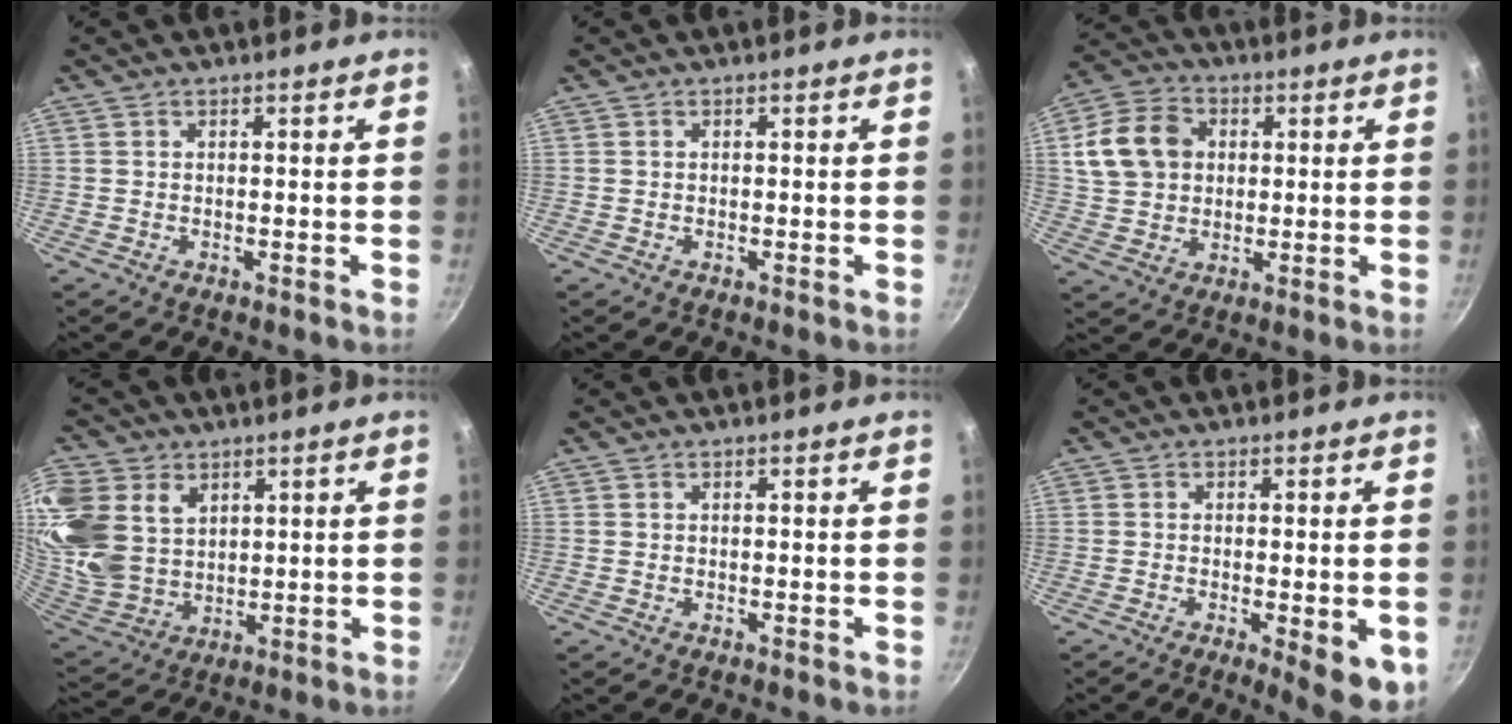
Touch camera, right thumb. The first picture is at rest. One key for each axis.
{"total": 0.0}
{"total": 12.2, "fx": 2.6, "fy": 9.7, "fz": 7.0, "tx": -0.113, "ty": 0.011, "tz": 0.040}
{"total": 20.2, "fx": 7.2, "fy": 15.2, "fz": 11.1, "tx": -0.254, "ty": -0.011, "tz": 0.156}
{"total": 0.0}
{"total": 8.2, "fx": -2.3, "fy": 2.4, "fz": 7.5, "tx": -0.083, "ty": -0.003, "tz": -0.025}